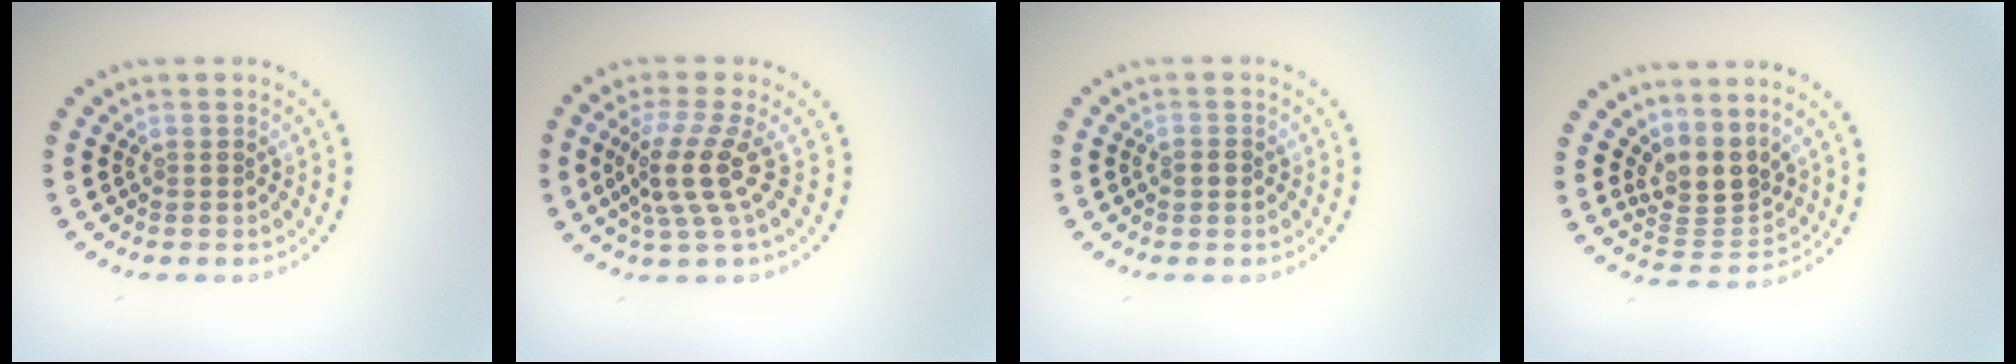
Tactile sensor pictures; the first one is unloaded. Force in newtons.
{"total": 4.0, "press": 2.8, "slide": 2.8}
{"total": 1.3, "press": 1.3, "slide": 0.1}
{"total": 3.5, "press": 2.5, "slide": 2.5}